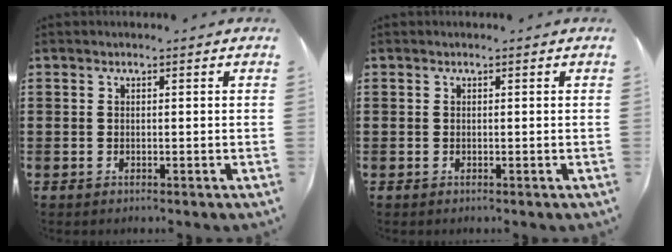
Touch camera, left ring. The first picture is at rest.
{"total": 0.0}